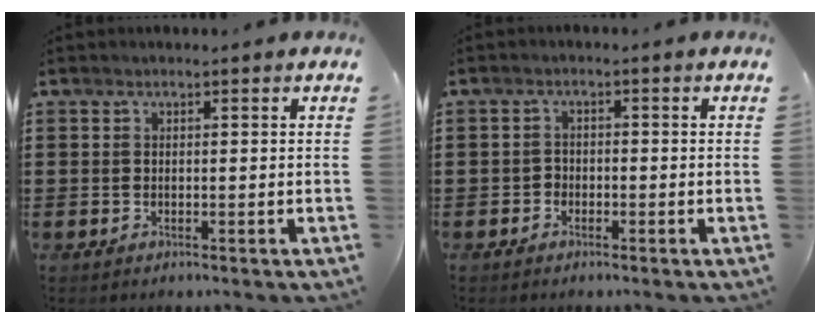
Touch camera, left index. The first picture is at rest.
{"total": 1.2, "force": [-1.0, 0.7, 0.2], "torque": [-0.009, 0.002, -0.022]}